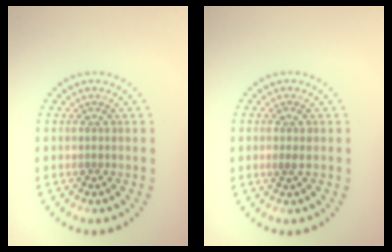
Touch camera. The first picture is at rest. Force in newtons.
{"total": 1.2, "press": 1.1, "slide": 0.4}